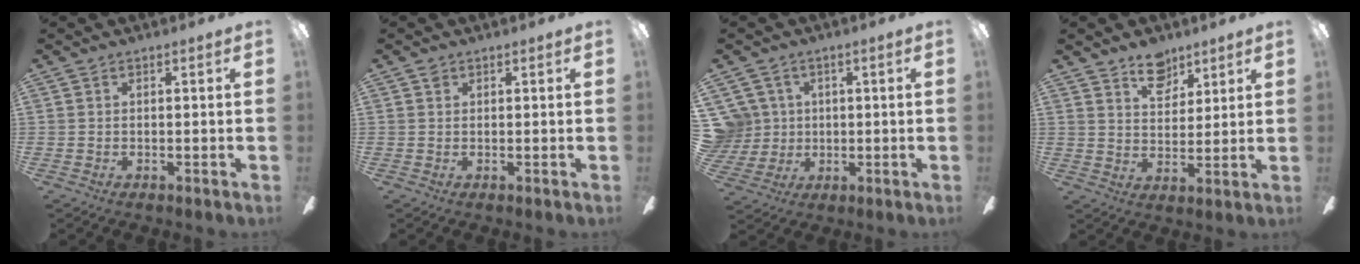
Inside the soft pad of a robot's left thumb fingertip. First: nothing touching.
{"total": 0.7, "force": [0.5, 0.5, 0.2], "torque": [-0.004, 0.003, 0.009]}
{"total": 7.8, "force": [2.2, 7.5, 0.9], "torque": [-0.047, -0.002, 0.048]}
{"total": 8.0, "force": [5.8, 4.7, 2.8], "torque": [-0.025, -0.028, 0.103]}